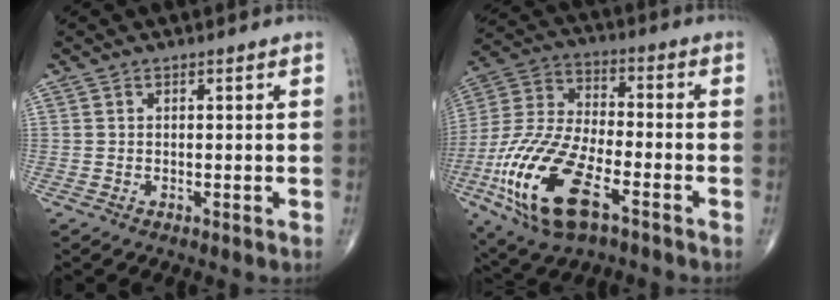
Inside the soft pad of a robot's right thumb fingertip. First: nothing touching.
{"total": 21.3, "force": [-8.9, 9.3, 16.9], "torque": [-0.365, 0.016, -0.162]}